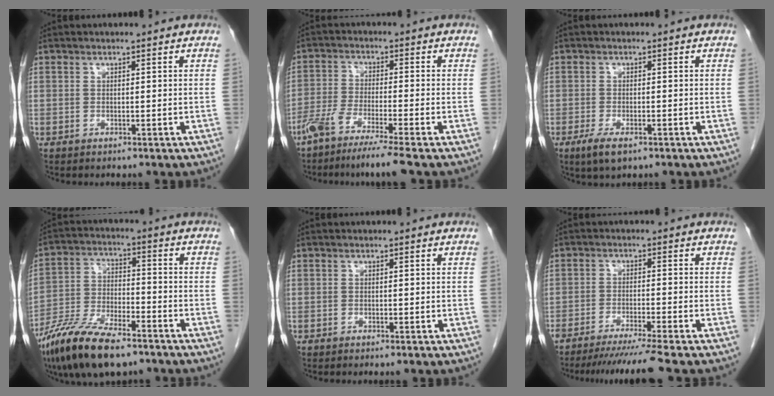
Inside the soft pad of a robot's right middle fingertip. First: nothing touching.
{"total": 7.6, "force": [-5.8, -0.8, 4.9], "torque": [-0.088, -0.025, -0.108]}
{"total": 3.7, "force": [-2.2, 1.1, 2.8], "torque": [-0.061, -0.008, -0.035]}
{"total": 14.5, "force": [-10.5, 4.3, 9.0], "torque": [-0.179, -0.016, -0.193]}
{"total": 0.6, "force": [-0.5, 0.1, 0.3], "torque": [-0.009, -0.001, -0.007]}
{"total": 9.6, "force": [-8.1, -1.9, 4.7], "torque": [-0.050, -0.032, -0.129]}